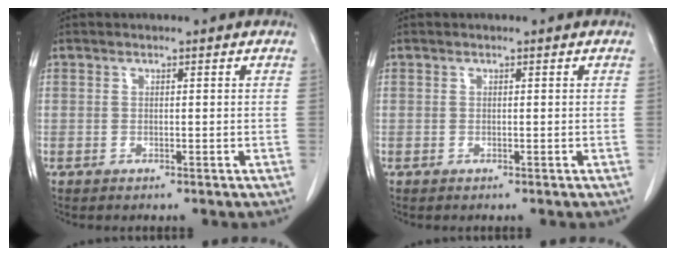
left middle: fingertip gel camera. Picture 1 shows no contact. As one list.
[{"total": 0.0}]